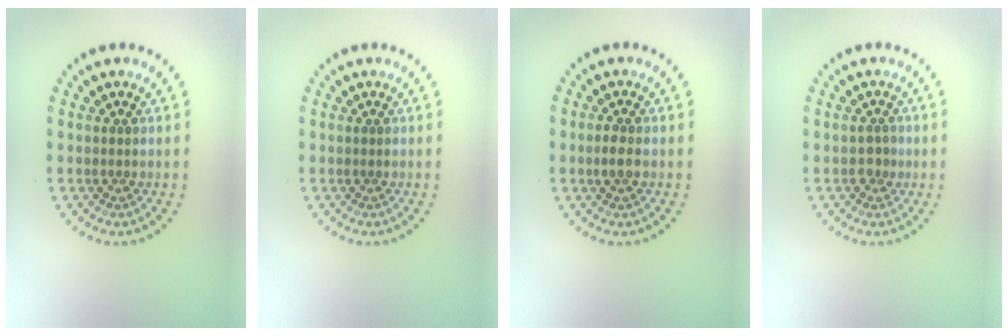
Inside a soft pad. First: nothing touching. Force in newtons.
{"total": 0.0}
{"total": 1.4, "press": 1.4, "slide": 0.2}
{"total": 1.2, "press": 1.1, "slide": 0.4}